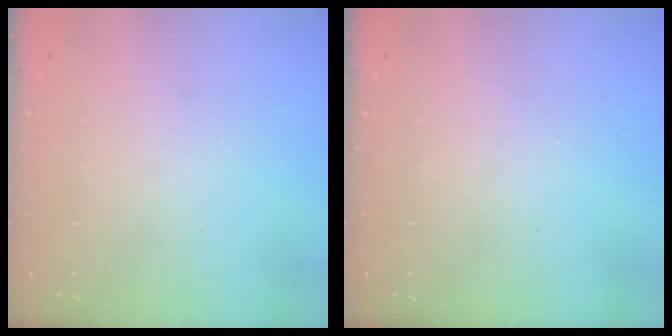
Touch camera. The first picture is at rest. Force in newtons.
{"total": 0.0}